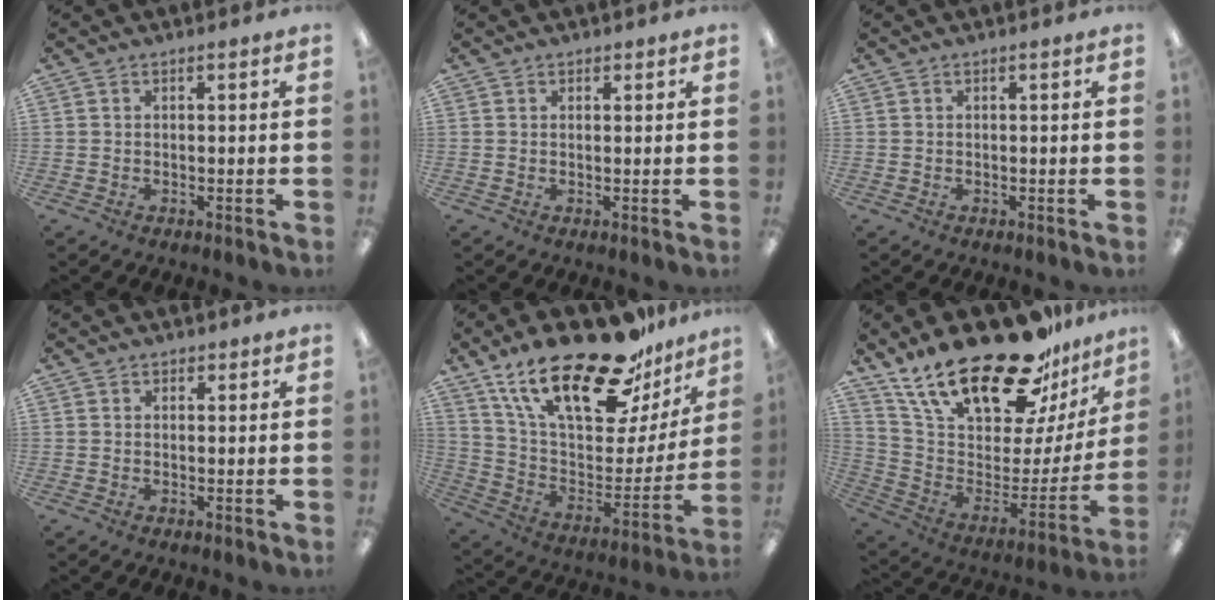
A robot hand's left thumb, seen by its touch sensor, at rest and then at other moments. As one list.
[{"total": 0.9, "force": [0.7, 0.5, 0.0], "torque": [0.008, -0.002, 0.012]}, {"total": 0.0}, {"total": 1.1, "force": [0.9, 0.7, 0.1], "torque": [0.006, -0.002, 0.015]}, {"total": 26.8, "force": [19.7, 9.2, 15.7], "torque": [-0.261, -0.127, 0.338]}, {"total": 27.6, "force": [20.4, 9.7, 15.9], "torque": [-0.280, -0.141, 0.363]}]